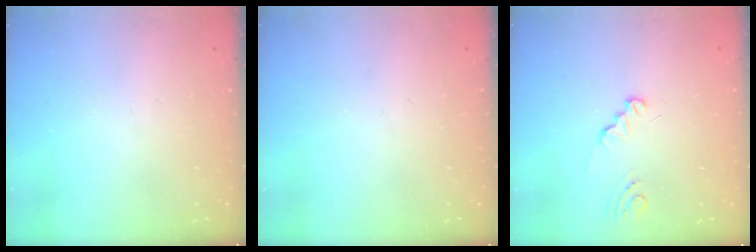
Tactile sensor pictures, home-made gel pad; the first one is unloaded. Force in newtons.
{"total": 0.0}
{"total": 1.1, "press": 1.1, "slide": 0.1}